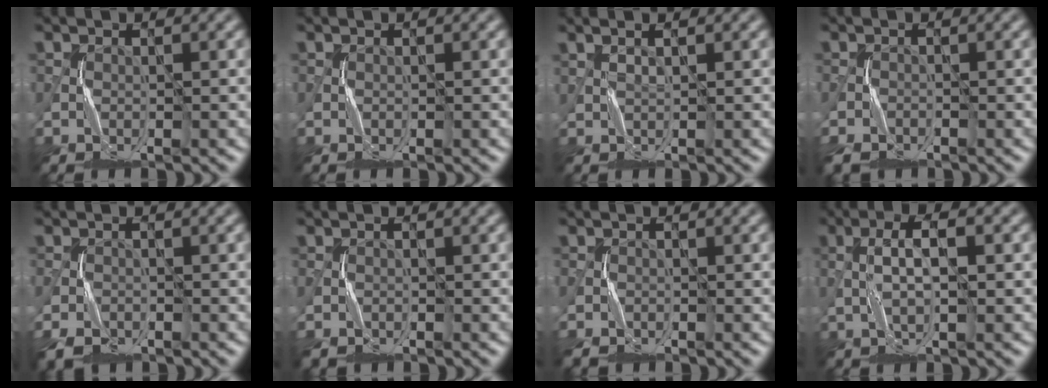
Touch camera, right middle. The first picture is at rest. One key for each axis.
{"total": 0.0}
{"total": 1.0, "fx": 1.0, "fy": -0.3, "fz": 0.3, "tx": 0.002, "ty": -0.009, "tz": 0.017}
{"total": 2.0, "fx": -1.6, "fy": 0.8, "fz": 0.8, "tx": -0.018, "ty": -0.008, "tz": -0.038}
{"total": 2.3, "fx": -1.7, "fy": 1.1, "fz": 1.0, "tx": -0.019, "ty": -0.006, "tz": -0.037}
{"total": 1.0, "fx": -0.9, "fy": 0.4, "fz": 0.3, "tx": -0.010, "ty": -0.002, "tz": -0.021}
{"total": 1.3, "fx": -1.2, "fy": 0.2, "fz": 0.4, "tx": -0.012, "ty": -0.004, "tz": -0.028}
{"total": 3.1, "fx": 0.2, "fy": 0.6, "fz": 3.0, "tx": -0.059, "ty": 0.008, "tz": 0.004}